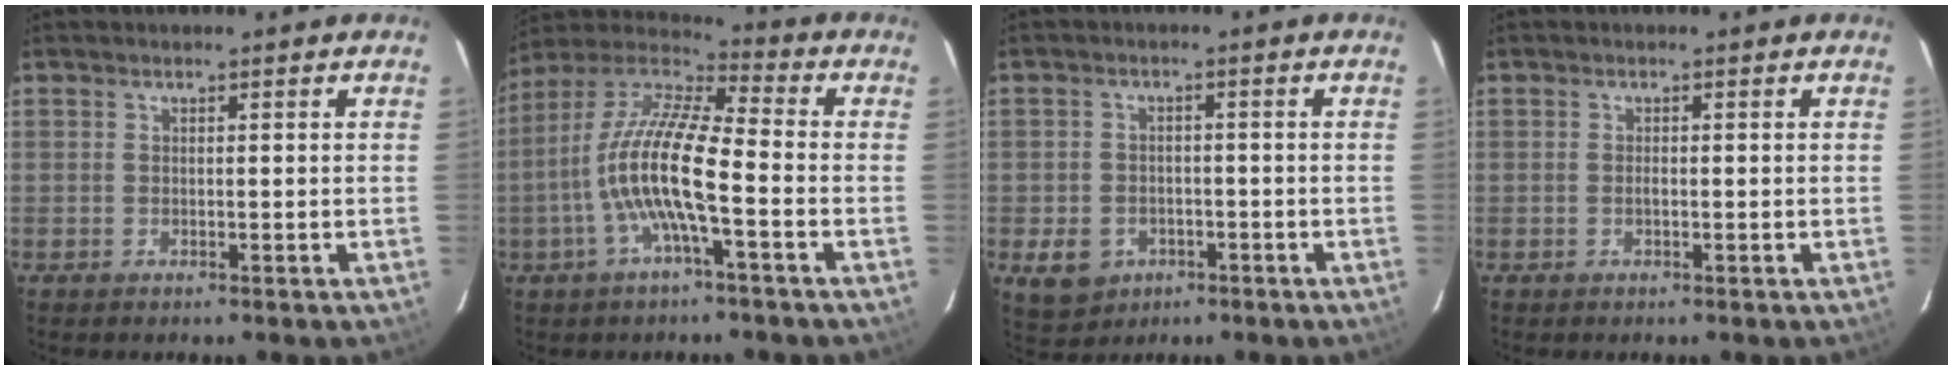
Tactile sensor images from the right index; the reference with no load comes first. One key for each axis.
{"total": 14.0, "fx": -3.8, "fy": 2.4, "fz": 13.2, "tx": -0.250, "ty": 0.000, "tz": -0.078}
{"total": 7.0, "fx": -3.0, "fy": 5.6, "fz": 2.9, "tx": -0.078, "ty": 0.005, "tz": -0.034}
{"total": 0.6, "fx": -0.3, "fy": 0.2, "fz": 0.5, "tx": -0.010, "ty": -0.001, "tz": -0.004}